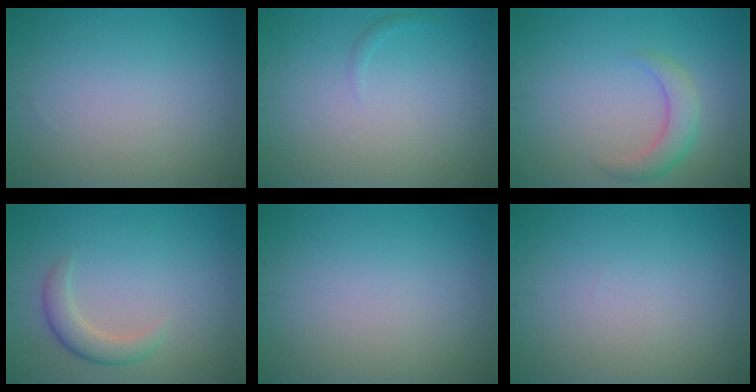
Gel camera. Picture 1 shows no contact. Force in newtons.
{"total": 0.5, "press": 0.5, "slide": 0.1}
{"total": 2.8, "press": 2.8, "slide": 0.1}
{"total": 2.5, "press": 2.5, "slide": 0.1}
{"total": 0.0}
{"total": 0.0}